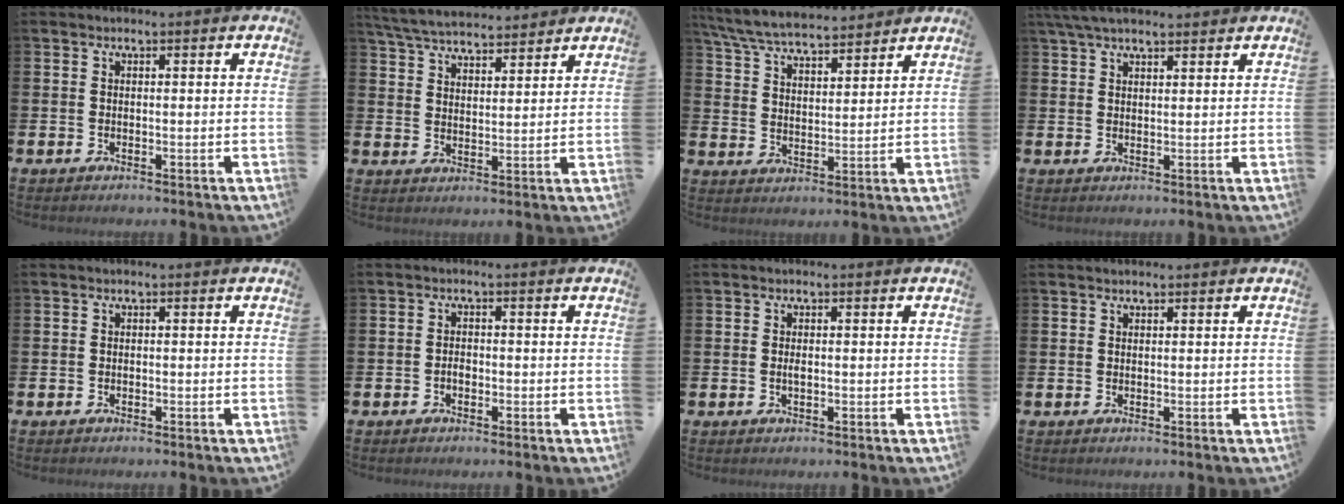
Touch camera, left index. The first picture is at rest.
{"total": 5.9, "force": [5.8, 1.0, 1.1], "torque": [-0.046, -0.024, 0.106]}
{"total": 7.0, "force": [6.7, 1.0, 1.7], "torque": [-0.063, -0.031, 0.123]}
{"total": 7.1, "force": [6.8, 1.1, 1.7], "torque": [-0.063, -0.028, 0.126]}
{"total": 0.0}
{"total": 1.4, "force": [-0.5, 0.9, 0.9], "torque": [-0.015, 0.001, -0.010]}
{"total": 0.8, "force": [0.0, 0.3, 0.8], "torque": [-0.013, -0.001, -0.001]}
{"total": 0.7, "force": [0.7, 0.1, 0.0], "torque": [0.008, -0.003, 0.012]}